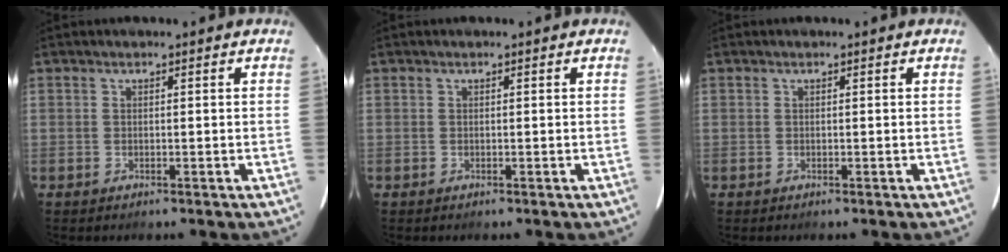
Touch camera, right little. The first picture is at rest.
{"total": 0.0}
{"total": 0.0}